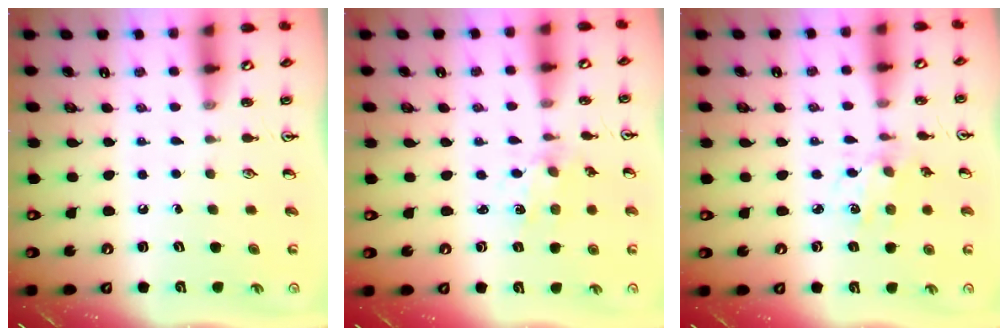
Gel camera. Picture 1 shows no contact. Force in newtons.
{"total": 1.7, "press": 1.7, "slide": 0.3}
{"total": 2.1, "press": 2.0, "slide": 0.6}